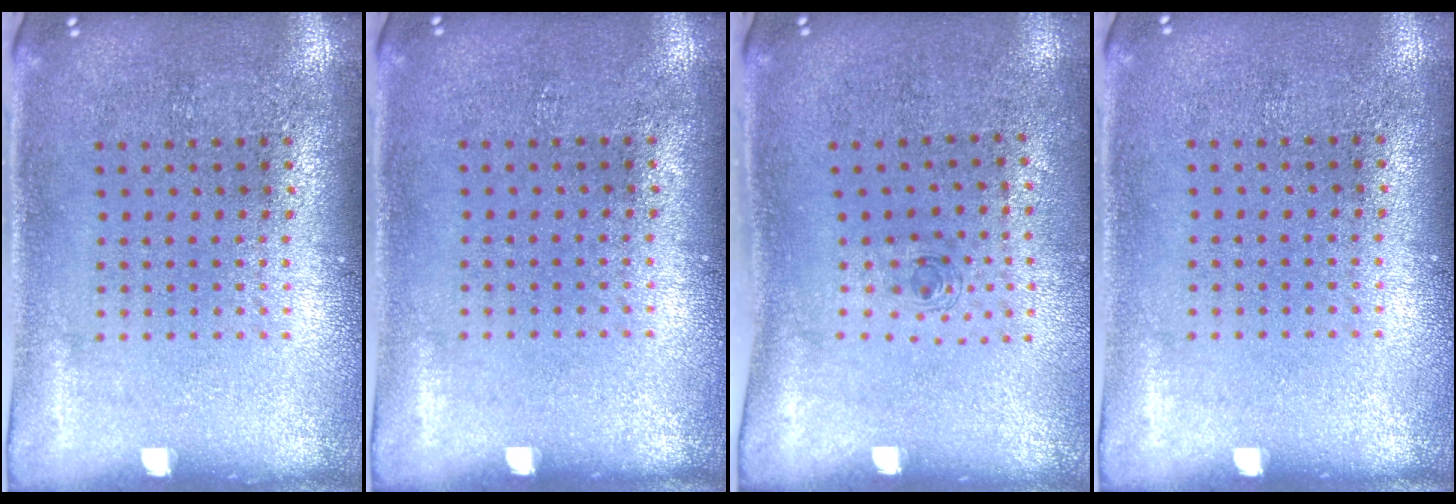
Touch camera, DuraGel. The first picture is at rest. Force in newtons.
{"total": 0.0}
{"total": 0.6, "press": 0.2, "slide": 0.5}
{"total": 0.0}